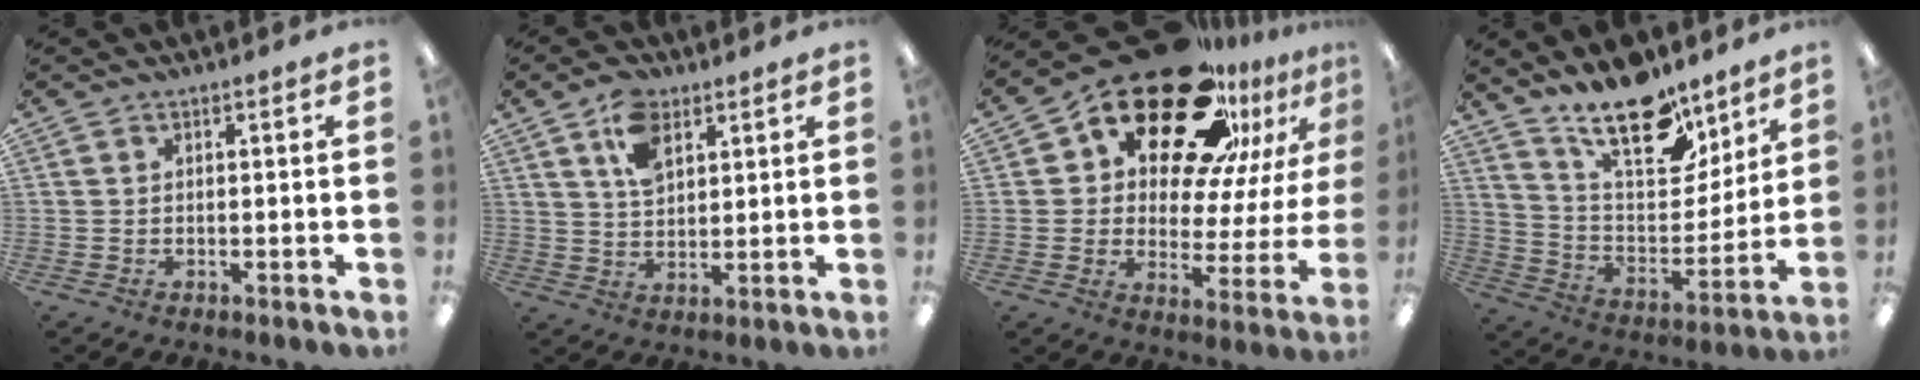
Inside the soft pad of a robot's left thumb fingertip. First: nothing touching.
{"total": 9.0, "force": [4.8, 5.4, 5.3], "torque": [-0.094, -0.004, 0.089]}
{"total": 25.4, "force": [17.6, 12.5, 13.3], "torque": [-0.209, -0.113, 0.299]}
{"total": 19.9, "force": [14.8, 8.5, 10.1], "torque": [-0.167, -0.094, 0.260]}